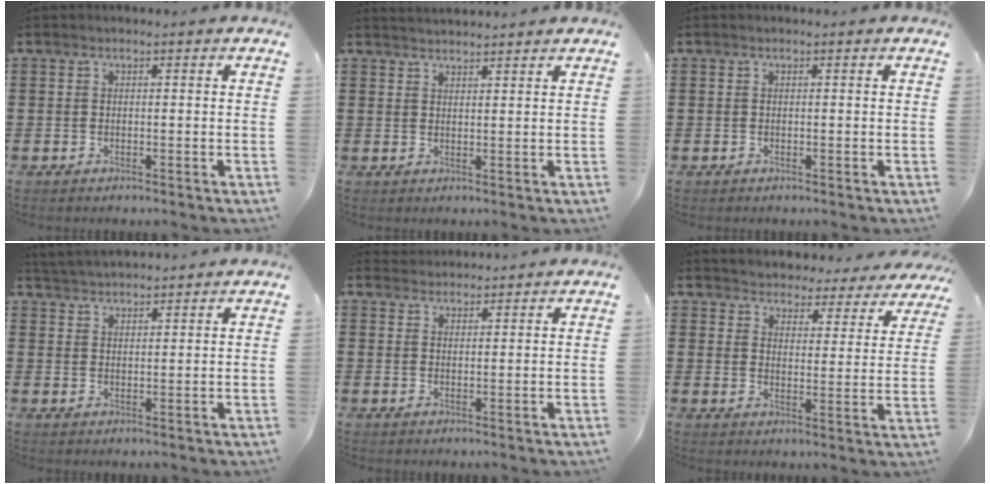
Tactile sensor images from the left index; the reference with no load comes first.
{"total": 1.8, "force": [1.8, -0.1, -0.1], "torque": [-0.003, -0.002, 0.036]}
{"total": 0.0}
{"total": 2.9, "force": [2.9, 0.1, -0.2], "torque": [-0.006, -0.006, 0.055]}
{"total": 1.9, "force": [1.9, 0.2, -0.3], "torque": [-0.001, -0.001, 0.038]}
{"total": 3.9, "force": [3.8, 0.2, -0.7], "torque": [-0.015, -0.034, 0.062]}